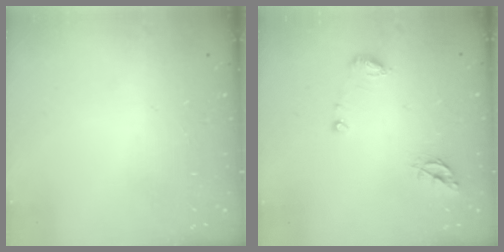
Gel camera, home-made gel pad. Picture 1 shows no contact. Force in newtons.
{"total": 7.9, "press": 7.8, "slide": 0.9}